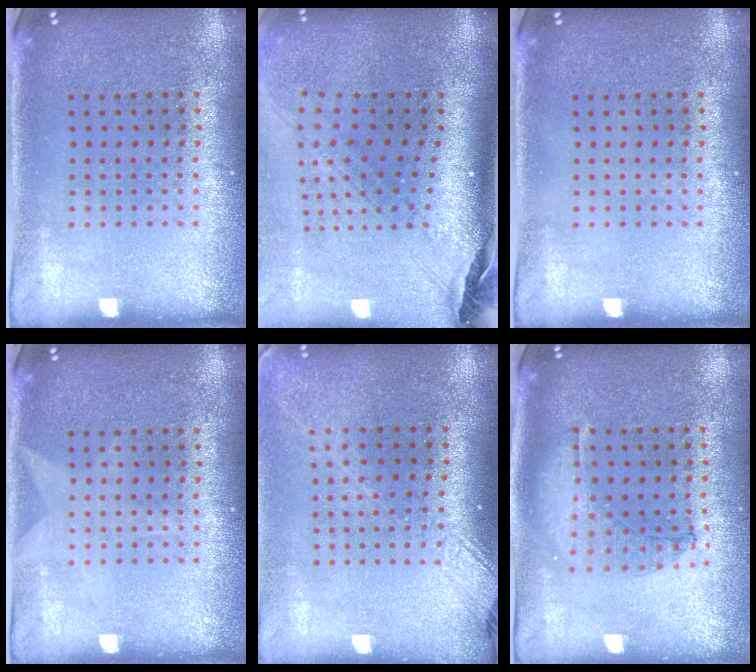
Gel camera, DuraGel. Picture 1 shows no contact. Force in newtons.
{"total": 2.5, "press": 1.7, "slide": 1.8}
{"total": 0.0}
{"total": 0.9, "press": 0.9, "slide": 0.2}
{"total": 2.0, "press": 1.5, "slide": 1.3}
{"total": 1.0, "press": 1.0, "slide": 0.3}